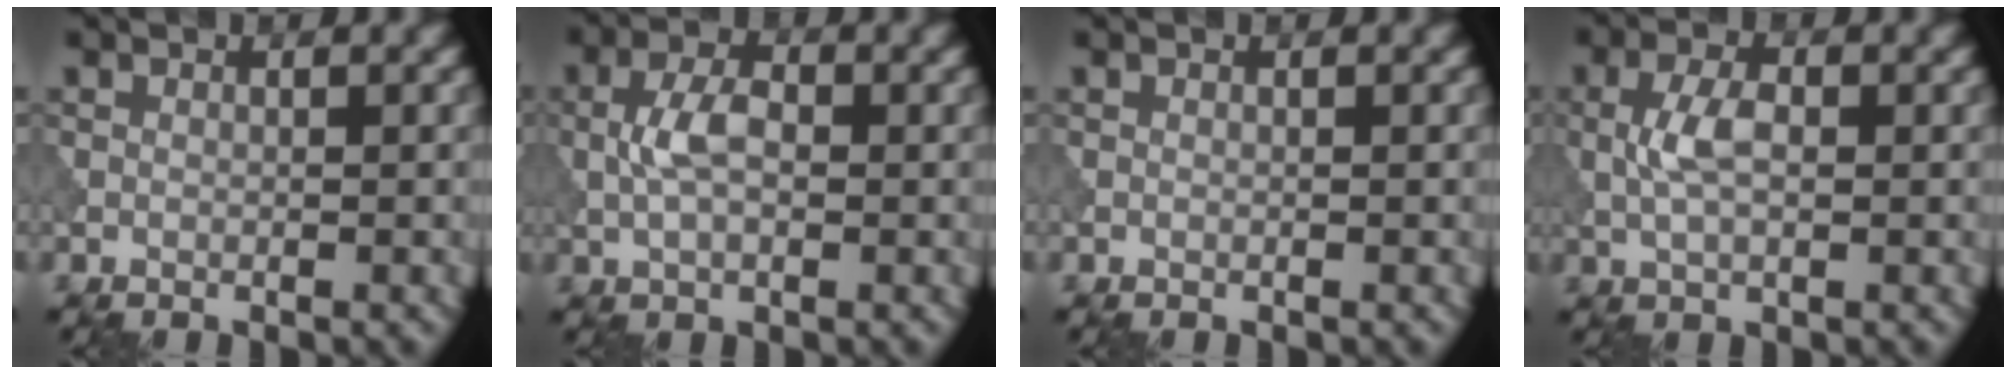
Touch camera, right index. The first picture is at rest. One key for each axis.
{"total": 3.7, "fx": -0.1, "fy": 2.0, "fz": 3.1, "tx": -0.068, "ty": 0.004, "tz": -0.005}
{"total": 0.0}
{"total": 3.4, "fx": 0.0, "fy": 1.7, "fz": 2.9, "tx": -0.066, "ty": 0.002, "tz": -0.001}